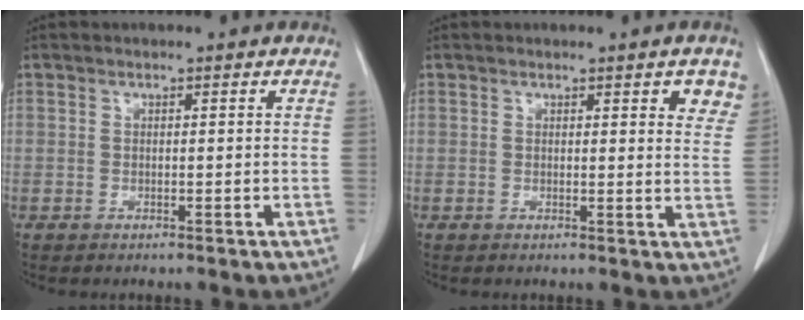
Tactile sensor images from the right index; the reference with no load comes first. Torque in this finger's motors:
{"motor_torque": [0.21, 0.19, 0.06, 0.00]}